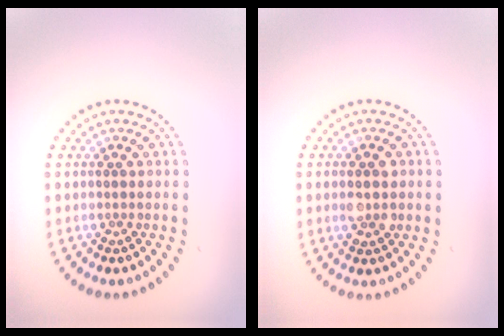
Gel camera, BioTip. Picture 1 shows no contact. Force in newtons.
{"total": 2.8, "press": 2.8, "slide": 0.2}